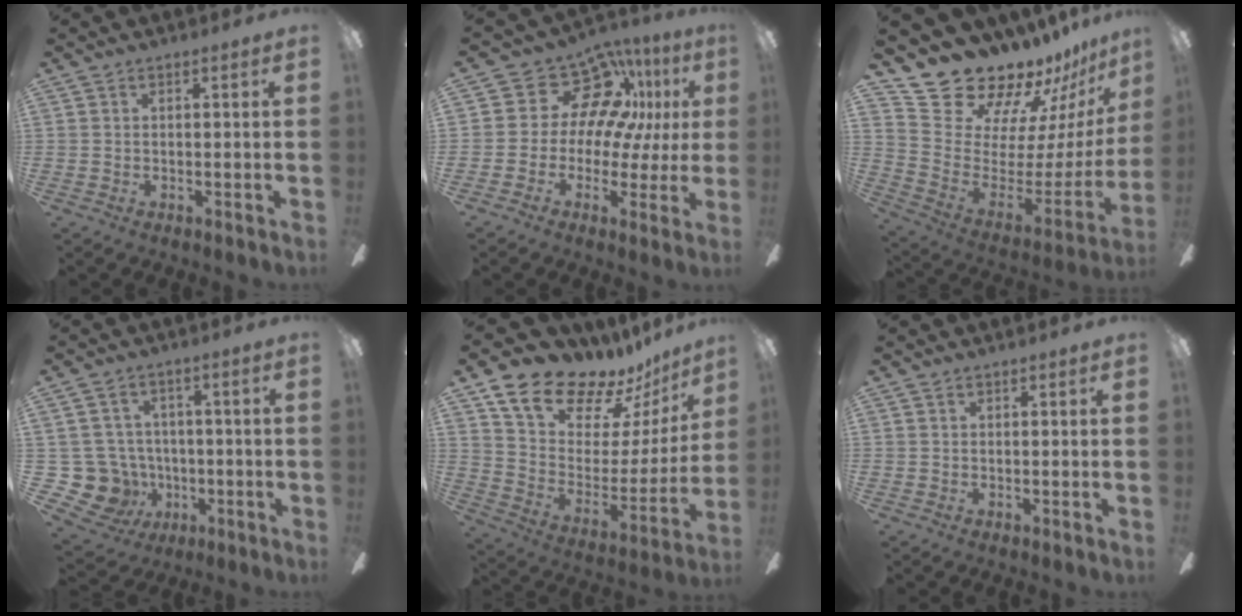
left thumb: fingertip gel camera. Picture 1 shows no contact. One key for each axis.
{"total": 14.3, "fx": 7.6, "fy": 9.4, "fz": 7.7, "tx": -0.135, "ty": -0.053, "tz": 0.141}
{"total": 18.5, "fx": 17.0, "fy": 6.4, "fz": 3.1, "tx": -0.061, "ty": -0.160, "tz": 0.316}
{"total": 11.7, "fx": -2.2, "fy": 11.0, "fz": 3.5, "tx": -0.120, "ty": 0.010, "tz": -0.028}
{"total": 17.6, "fx": 14.7, "fy": 7.8, "fz": 5.9, "tx": -0.103, "ty": -0.122, "tz": 0.264}
{"total": 0.0}